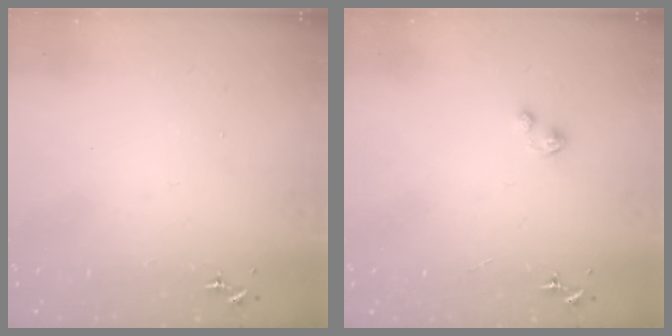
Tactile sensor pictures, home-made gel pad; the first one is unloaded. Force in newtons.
{"total": 2.1, "press": 2.0, "slide": 0.5}